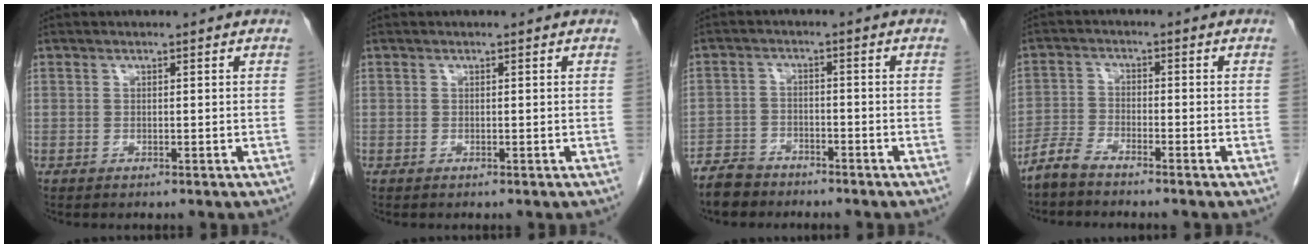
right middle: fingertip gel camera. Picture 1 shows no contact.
{"total": 0.0}
{"total": 5.2, "force": [-4.6, 2.4, 0.7], "torque": [-0.022, -0.004, -0.088]}
{"total": 3.4, "force": [-3.2, 0.5, 1.0], "torque": [-0.025, -0.008, -0.068]}